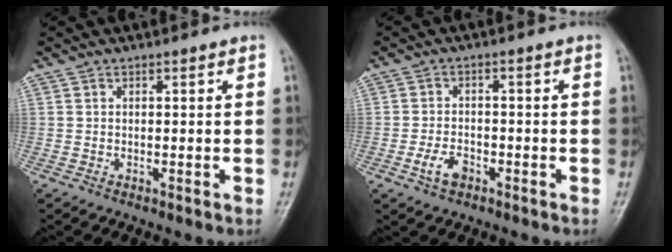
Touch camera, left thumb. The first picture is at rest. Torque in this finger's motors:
{"motor_torque": [-0.15, 0.37, 0.32, 0.09, 0.02]}